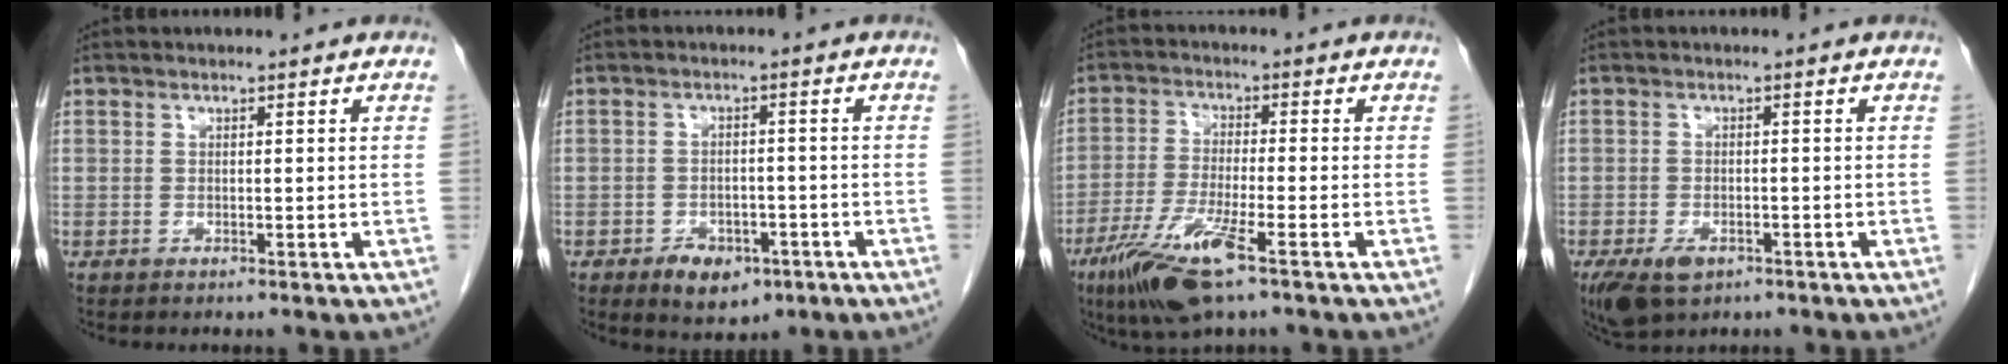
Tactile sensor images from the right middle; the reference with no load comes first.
{"total": 5.8, "force": [-3.2, 3.5, 3.3], "torque": [-0.051, 0.002, -0.040]}
{"total": 10.0, "force": [-5.7, 1.0, 8.2], "torque": [-0.169, -0.025, -0.103]}
{"total": 5.9, "force": [-3.4, 3.2, 3.6], "torque": [-0.067, -0.007, -0.052]}